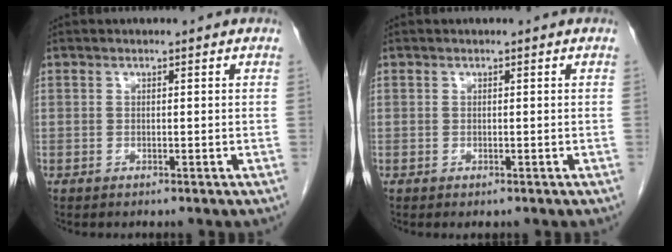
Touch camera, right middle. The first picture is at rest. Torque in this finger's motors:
{"motor_torque": [0.29, -0.10, 0.10, 0.02]}